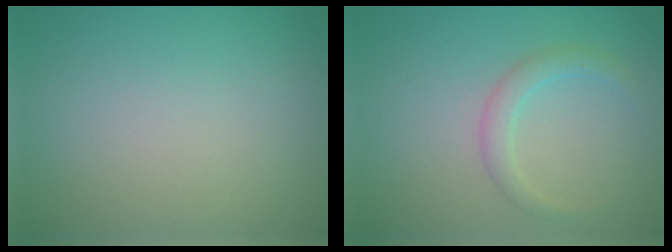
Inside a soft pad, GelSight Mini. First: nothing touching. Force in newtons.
{"total": 1.9, "press": 1.9, "slide": 0.2}